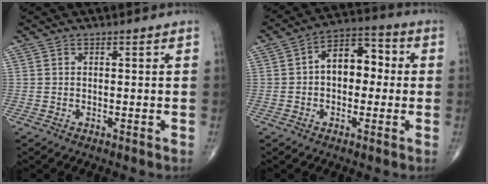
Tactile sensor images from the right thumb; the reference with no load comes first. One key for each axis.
{"total": 9.4, "fx": 0.4, "fy": 6.1, "fz": 7.1, "tx": -0.081, "ty": 0.028, "tz": -0.008}